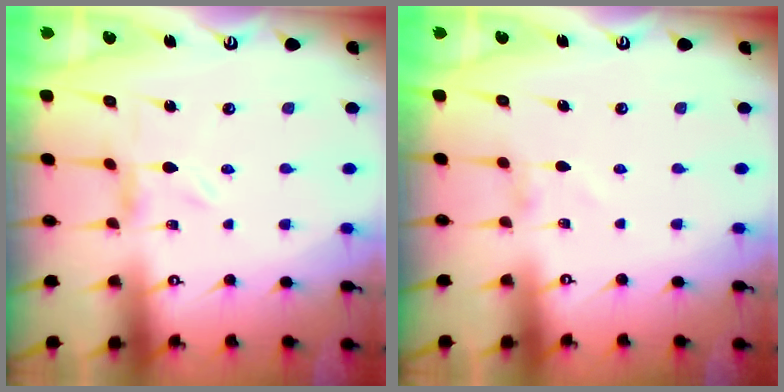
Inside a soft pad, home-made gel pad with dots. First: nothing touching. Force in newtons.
{"total": 0.7, "press": 0.6, "slide": 0.1}